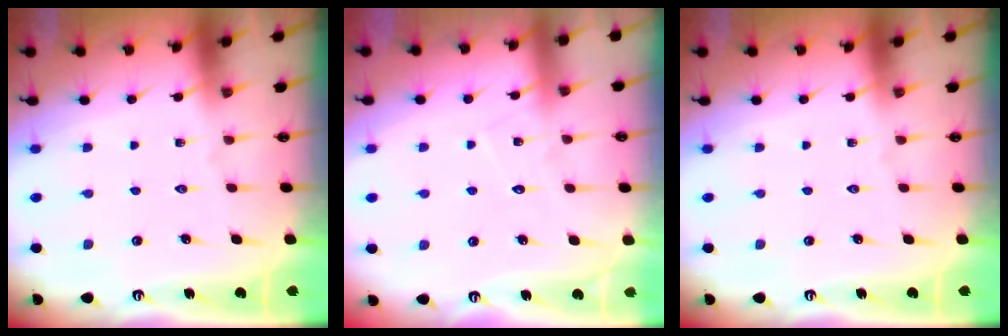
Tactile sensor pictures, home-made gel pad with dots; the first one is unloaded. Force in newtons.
{"total": 4.6, "press": 4.5, "slide": 0.5}
{"total": 0.0}